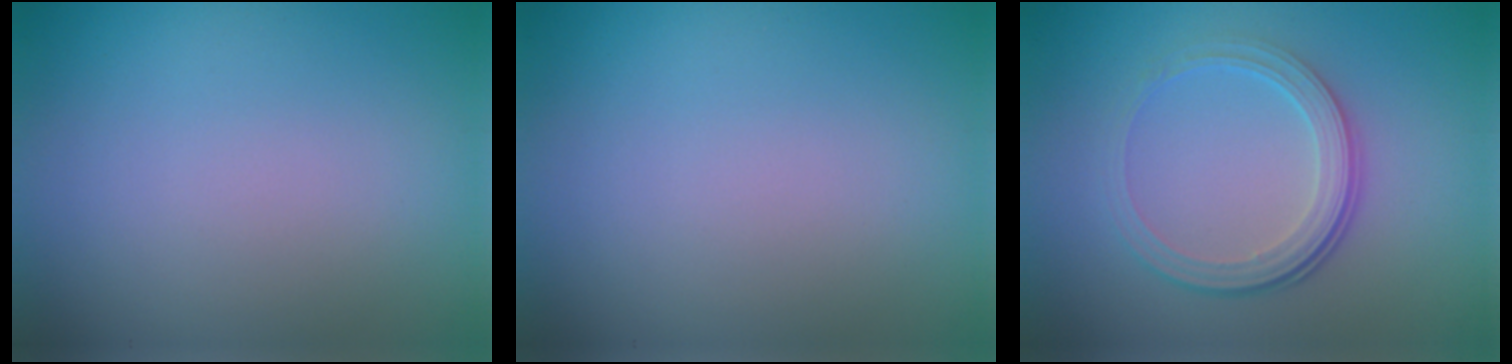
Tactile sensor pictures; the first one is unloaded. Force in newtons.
{"total": 0.0}
{"total": 4.2, "press": 2.9, "slide": 3.0}